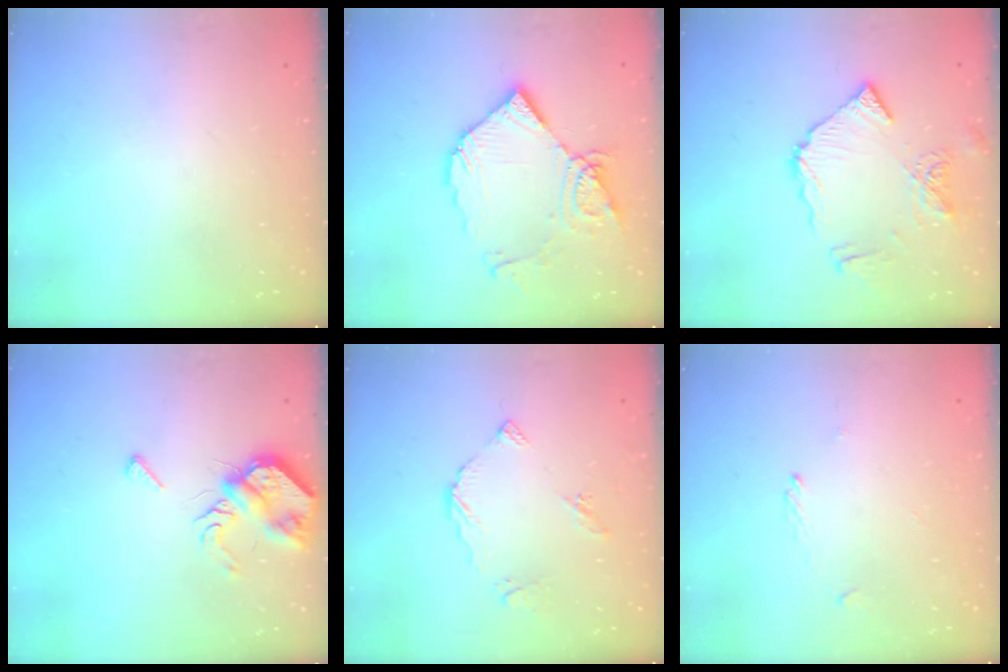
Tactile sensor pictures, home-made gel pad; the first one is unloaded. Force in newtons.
{"total": 15.0, "press": 14.9, "slide": 1.9}
{"total": 12.6, "press": 12.5, "slide": 1.6}
{"total": 9.1, "press": 9.0, "slide": 1.3}
{"total": 6.9, "press": 6.9, "slide": 0.5}
{"total": 1.2, "press": 1.2, "slide": 0.3}